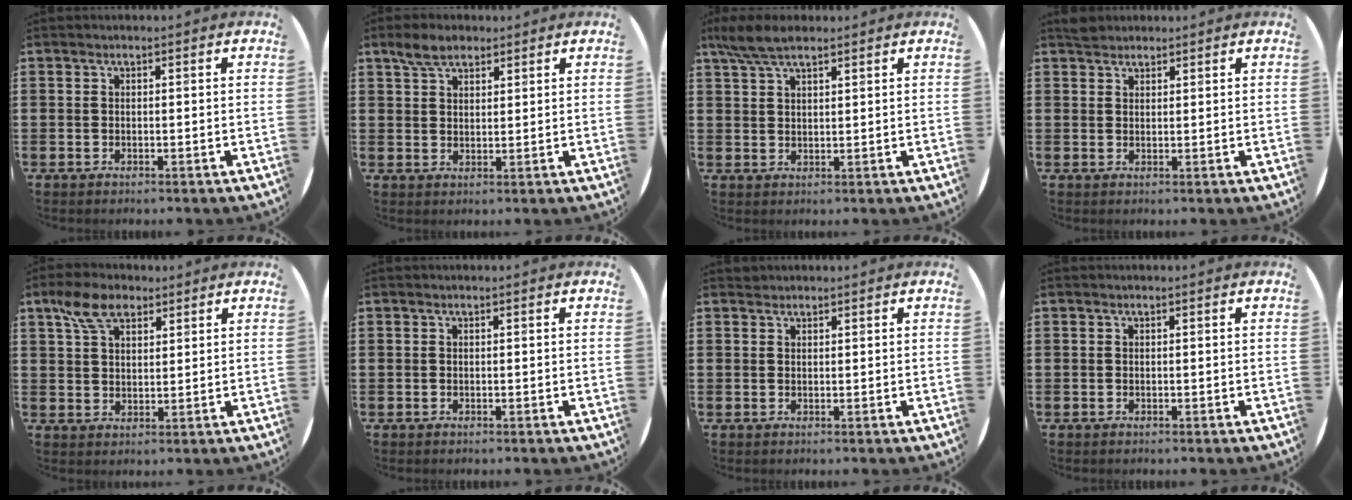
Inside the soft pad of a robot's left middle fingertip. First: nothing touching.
{"total": 4.2, "force": [3.2, 2.0, 1.7], "torque": [-0.032, 0.003, 0.059]}
{"total": 5.3, "force": [4.1, 1.5, 3.0], "torque": [-0.066, 0.001, 0.075]}
{"total": 1.8, "force": [1.6, 0.7, 0.0], "torque": [0.005, 0.002, 0.031]}
{"total": 6.0, "force": [3.9, 3.2, 3.2], "torque": [-0.067, 0.007, 0.071]}
{"total": 0.0}
{"total": 0.7, "force": [0.6, 0.2, -0.2], "torque": [0.003, 0.004, 0.012]}
{"total": 0.0}